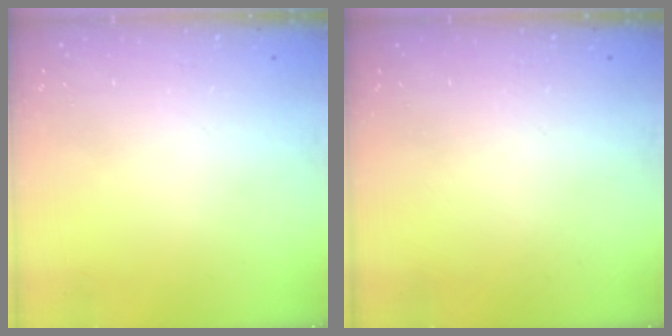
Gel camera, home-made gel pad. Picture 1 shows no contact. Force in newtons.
{"total": 0.0}